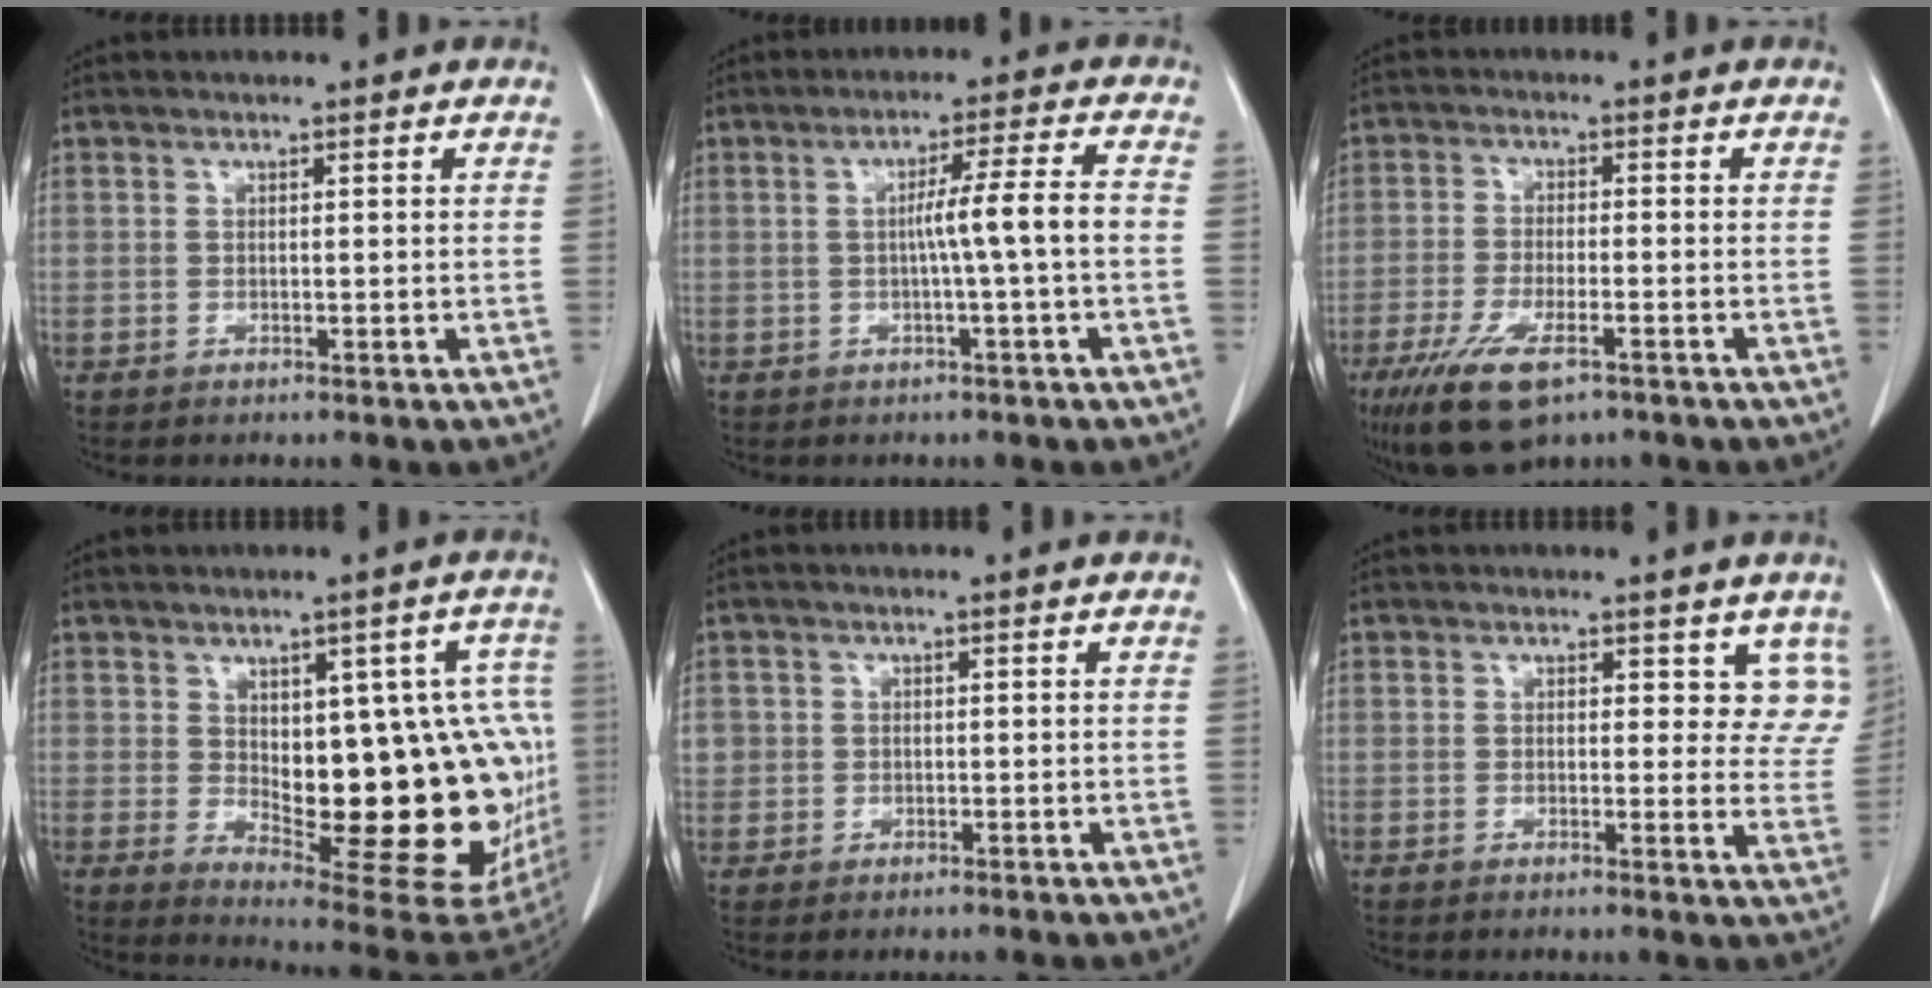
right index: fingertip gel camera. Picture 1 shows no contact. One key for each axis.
{"total": 6.0, "fx": -0.7, "fy": -1.2, "fz": 5.8, "tx": -0.092, "ty": 0.011, "tz": -0.010}
{"total": 10.5, "fx": -6.4, "fy": 3.3, "fz": 7.6, "tx": -0.144, "ty": -0.020, "tz": -0.110}
{"total": 21.5, "fx": -0.5, "fy": 7.8, "fz": 20.0, "tx": -0.183, "ty": 0.015, "tz": 0.023}
{"total": 2.5, "fx": 0.2, "fy": 2.5, "fz": 0.4, "tx": -0.001, "ty": 0.003, "tz": 0.006}
{"total": 5.4, "fx": 3.8, "fy": 2.9, "fz": 2.4, "tx": 0.003, "ty": -0.012, "tz": 0.031}